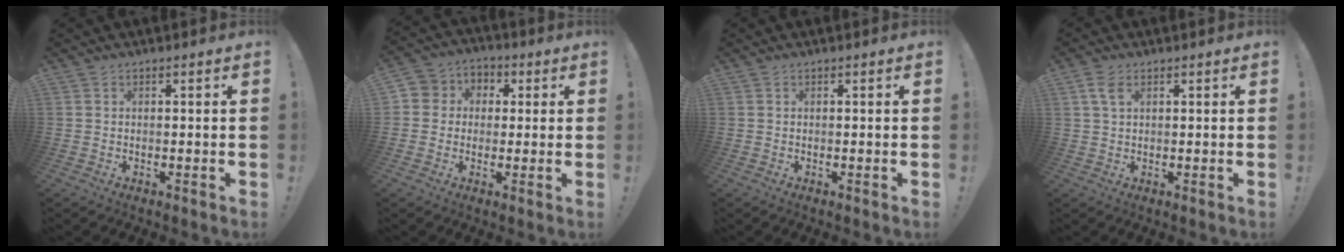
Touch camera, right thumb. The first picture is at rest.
{"total": 6.3, "force": [-1.1, 5.9, 1.7], "torque": [-0.022, 0.019, -0.017]}
{"total": 0.0}
{"total": 4.1, "force": [1.7, 2.2, 3.0], "torque": [-0.057, 0.003, 0.033]}